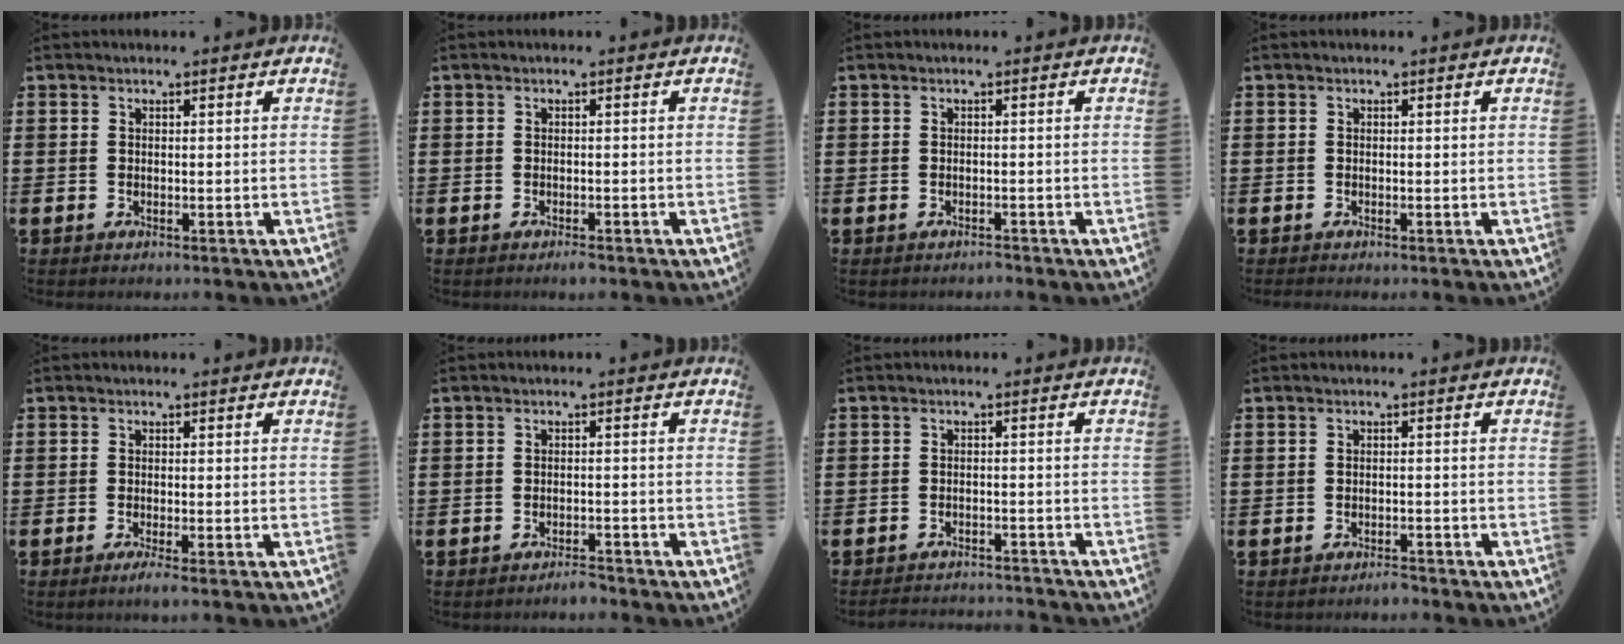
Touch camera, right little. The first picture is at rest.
{"total": 0.8, "force": [-0.6, 0.1, 0.5], "torque": [-0.010, -0.002, -0.012]}
{"total": 0.7, "force": [-0.7, 0.1, 0.1], "torque": [-0.004, -0.002, -0.014]}
{"total": 0.0}
{"total": 1.4, "force": [-0.7, 0.1, 1.2], "torque": [-0.019, -0.003, -0.012]}
{"total": 1.6, "force": [-1.6, 0.0, 0.1], "torque": [-0.008, 0.004, -0.033]}
{"total": 2.1, "force": [-2.1, 0.0, 0.0], "torque": [-0.004, 0.002, -0.046]}
{"total": 1.3, "force": [-1.3, 0.0, 0.1], "torque": [-0.007, 0.002, -0.026]}